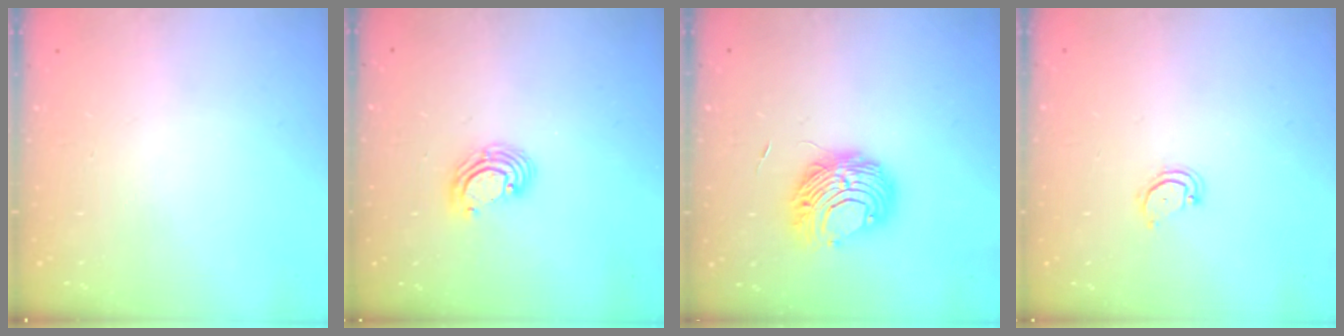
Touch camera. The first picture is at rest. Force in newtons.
{"total": 4.5, "press": 4.5, "slide": 0.3}
{"total": 9.2, "press": 9.2, "slide": 0.5}
{"total": 3.3, "press": 3.3, "slide": 0.2}